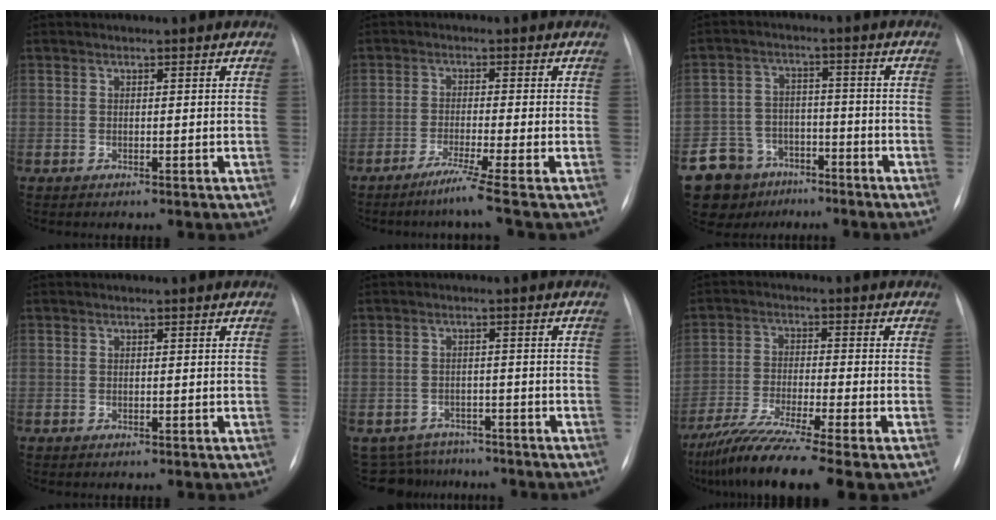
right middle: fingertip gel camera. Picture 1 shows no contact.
{"total": 5.2, "force": [-3.5, -1.8, 3.3], "torque": [-0.064, -0.020, -0.071]}
{"total": 9.5, "force": [-6.2, 7.1, 1.1], "torque": [-0.031, 0.022, -0.099]}
{"total": 0.0}
{"total": 7.5, "force": [-6.7, 3.3, -0.3], "torque": [0.003, 0.019, -0.088]}
{"total": 12.7, "force": [-9.5, -0.4, 8.4], "torque": [-0.156, -0.043, -0.162]}